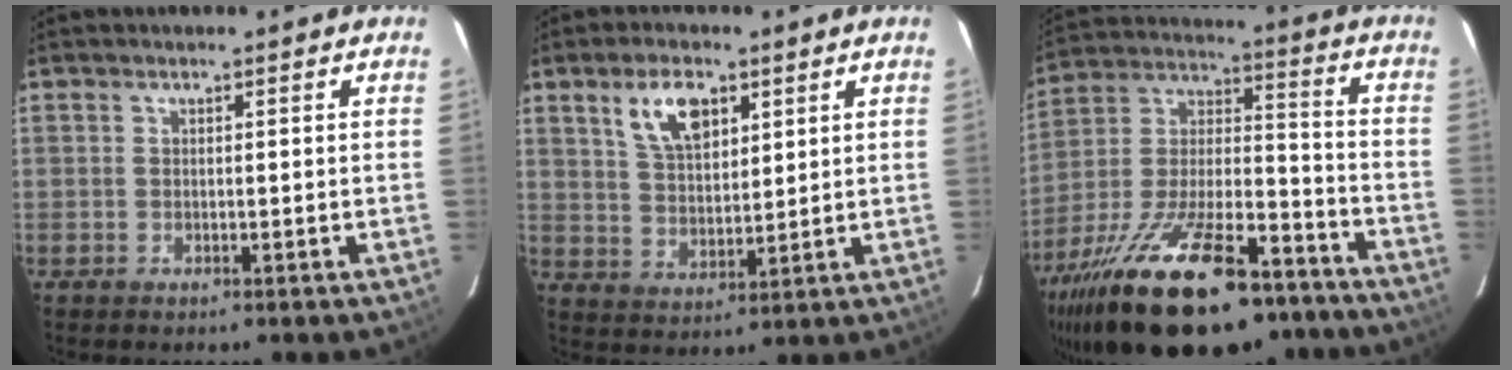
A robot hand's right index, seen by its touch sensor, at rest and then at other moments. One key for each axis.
{"total": 8.6, "fx": 4.5, "fy": 4.3, "fz": 6.0, "tx": -0.110, "ty": 0.012, "tz": 0.088}
{"total": 31.0, "fx": -21.3, "fy": 11.6, "fz": 19.3, "tx": -0.356, "ty": -0.021, "tz": -0.323}